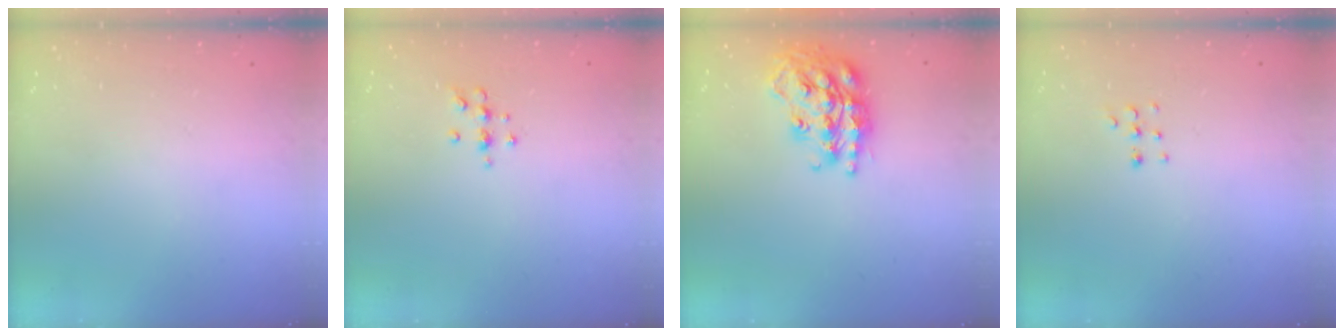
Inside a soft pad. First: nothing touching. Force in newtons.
{"total": 5.7, "press": 5.7, "slide": 0.8}
{"total": 20.5, "press": 20.5, "slide": 1.4}
{"total": 3.9, "press": 3.8, "slide": 1.0}